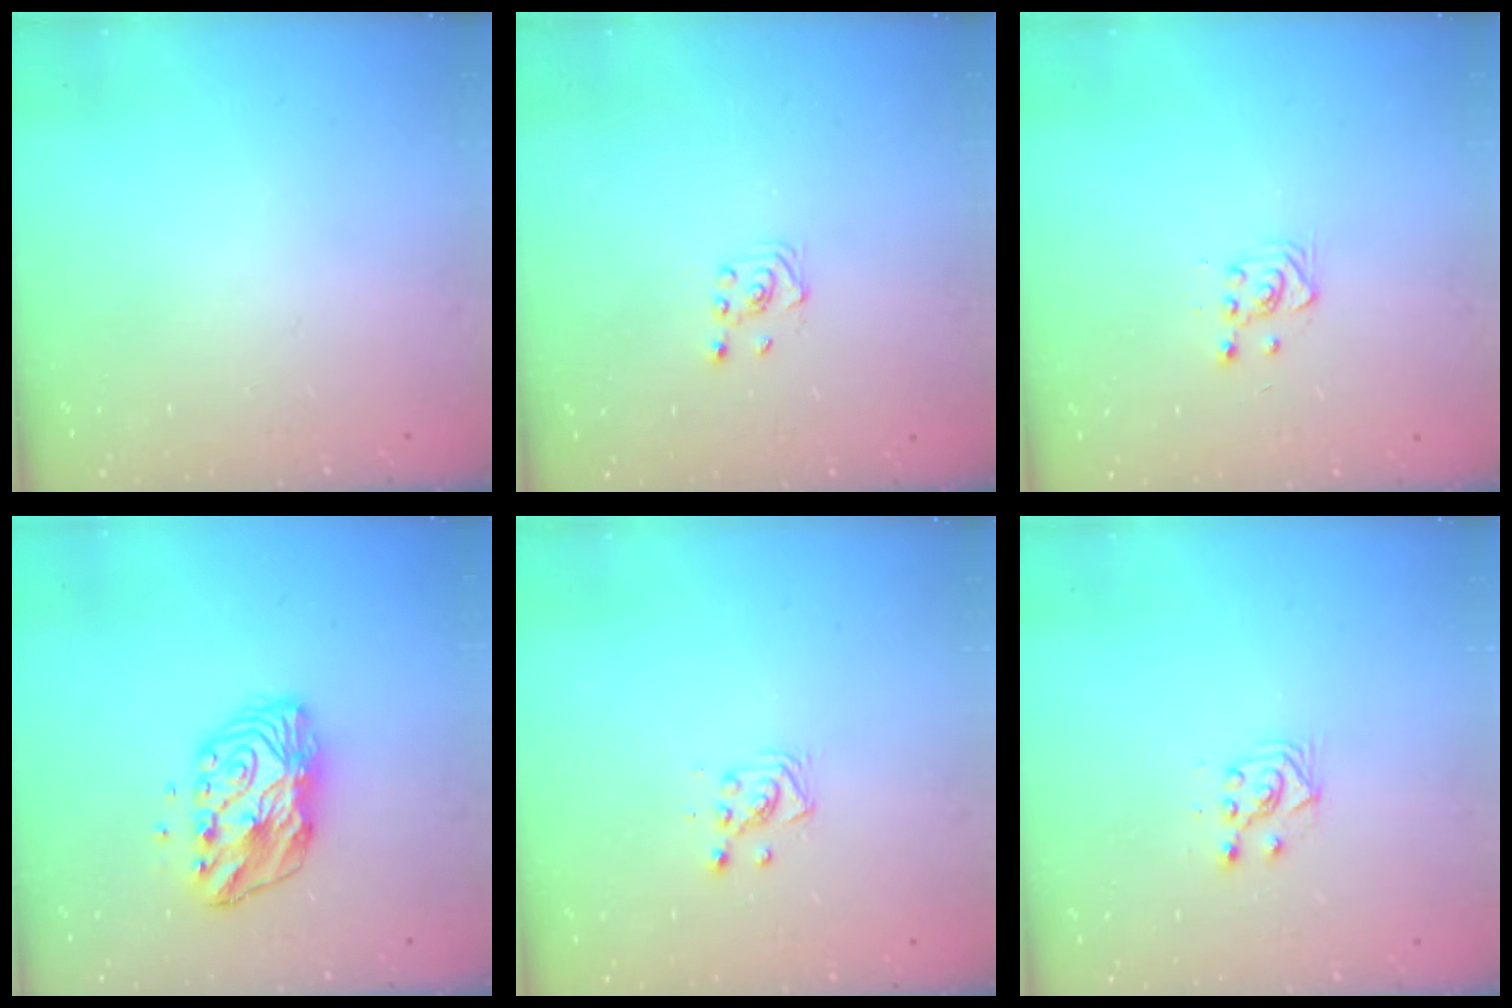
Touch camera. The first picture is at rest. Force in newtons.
{"total": 1.9, "press": 1.8, "slide": 0.6}
{"total": 2.8, "press": 2.7, "slide": 0.7}
{"total": 11.2, "press": 11.2, "slide": 0.9}
{"total": 3.6, "press": 3.6, "slide": 0.2}
{"total": 5.7, "press": 5.6, "slide": 0.9}